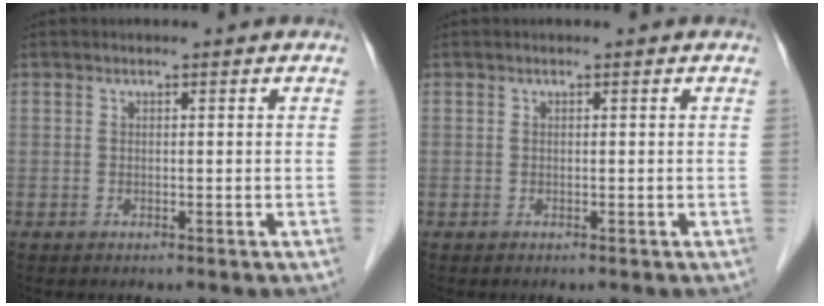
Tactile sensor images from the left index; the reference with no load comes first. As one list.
[{"total": 0.0}]